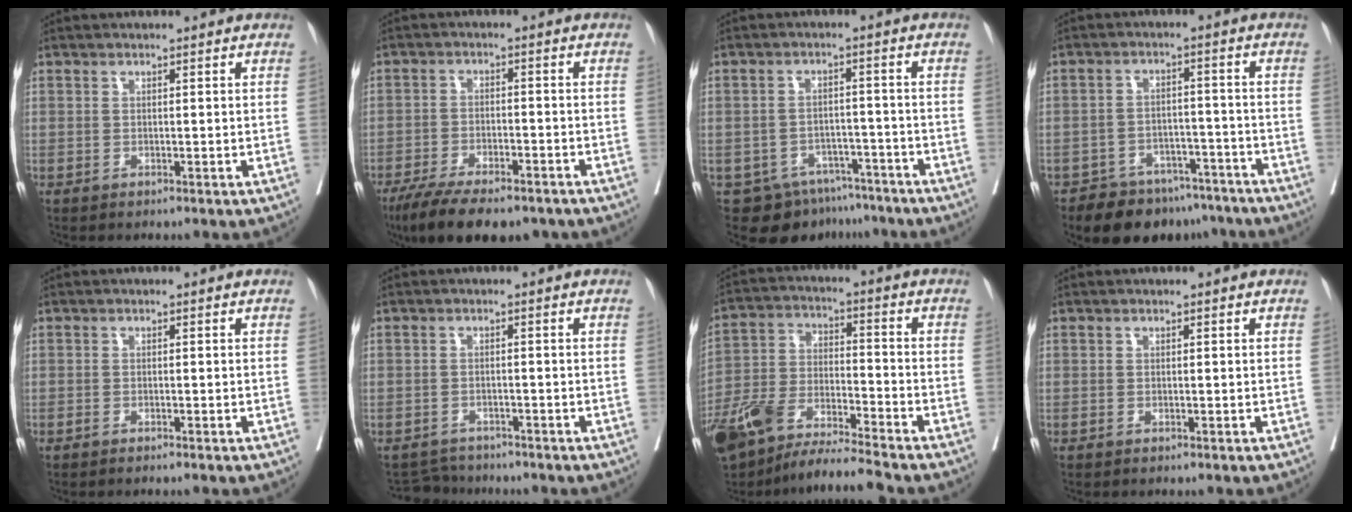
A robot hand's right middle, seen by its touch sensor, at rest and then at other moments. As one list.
[{"total": 13.5, "force": [-10.3, 4.3, 7.6], "torque": [-0.129, -0.017, -0.159]}, {"total": 8.1, "force": [-6.3, 5.0, 1.5], "torque": [-0.014, 0.013, -0.085]}, {"total": 11.2, "force": [-9.2, 5.8, 2.7], "torque": [-0.028, 0.016, -0.124]}, {"total": 1.3, "force": [-1.1, -0.1, 0.7], "torque": [-0.009, 0.000, -0.014]}, {"total": 3.3, "force": [-3.1, 0.7, -0.8], "torque": [0.008, -0.007, -0.051]}, {"total": 12.4, "force": [-10.5, 1.3, 6.3], "torque": [-0.130, -0.001, -0.198]}, {"total": 0.0}]